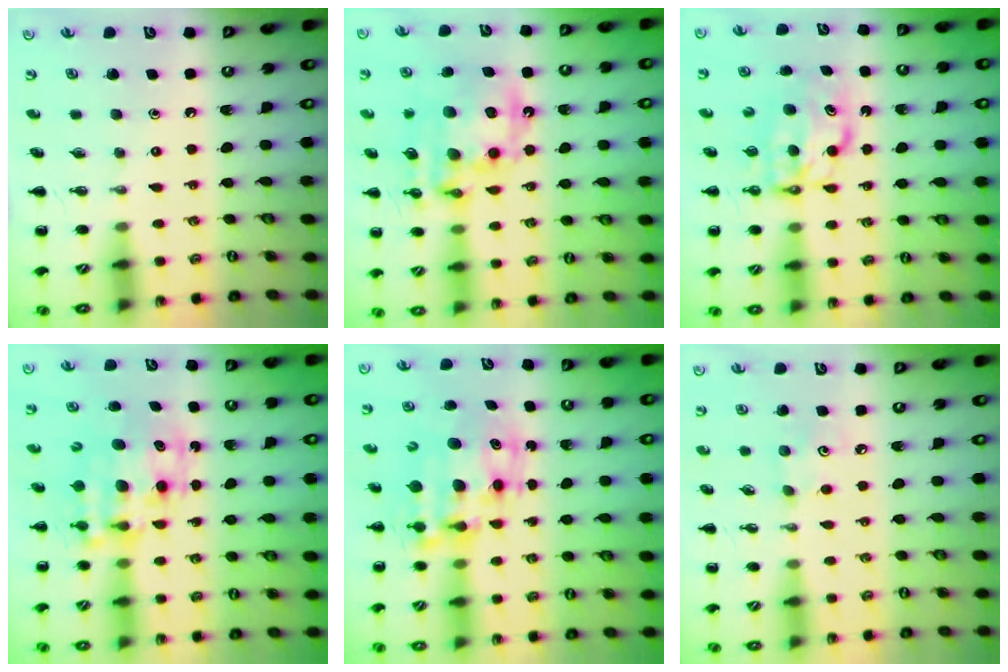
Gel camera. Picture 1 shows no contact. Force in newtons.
{"total": 17.7, "press": 17.3, "slide": 4.0}
{"total": 6.8, "press": 6.7, "slide": 0.5}
{"total": 12.0, "press": 11.7, "slide": 2.8}
{"total": 11.1, "press": 10.8, "slide": 2.7}
{"total": 3.8, "press": 3.6, "slide": 1.0}